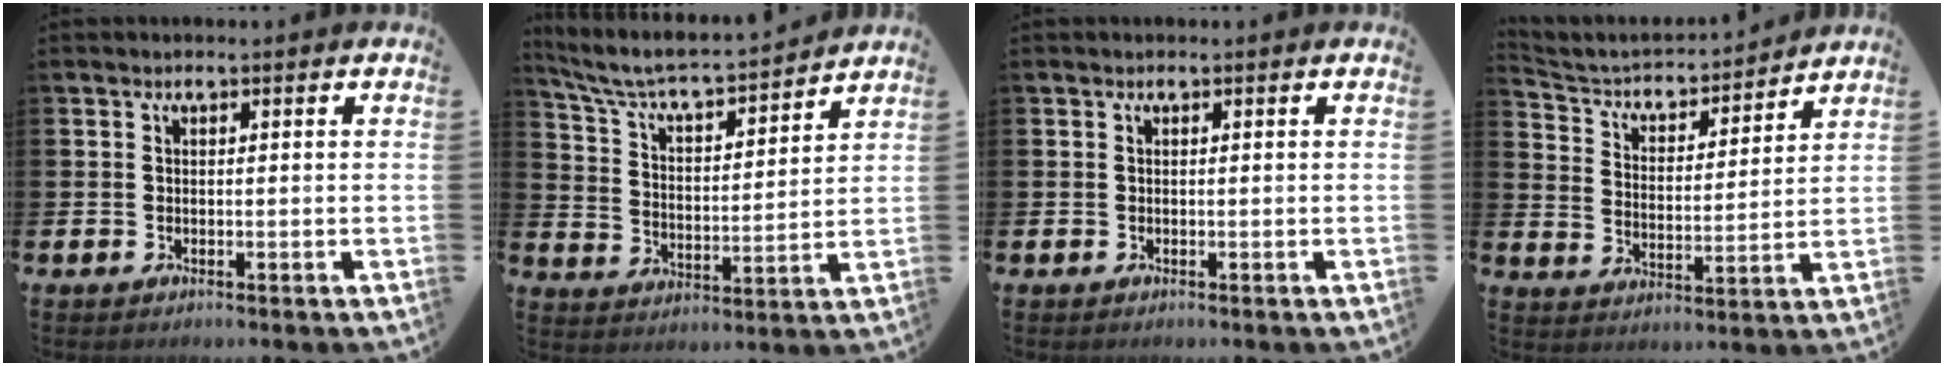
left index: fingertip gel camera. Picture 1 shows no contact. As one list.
[{"total": 6.8, "force": [6.4, 0.8, 2.2], "torque": [-0.078, -0.052, 0.107]}, {"total": 0.0}, {"total": 4.6, "force": [4.2, 1.6, 0.8], "torque": [-0.048, -0.038, 0.066]}]